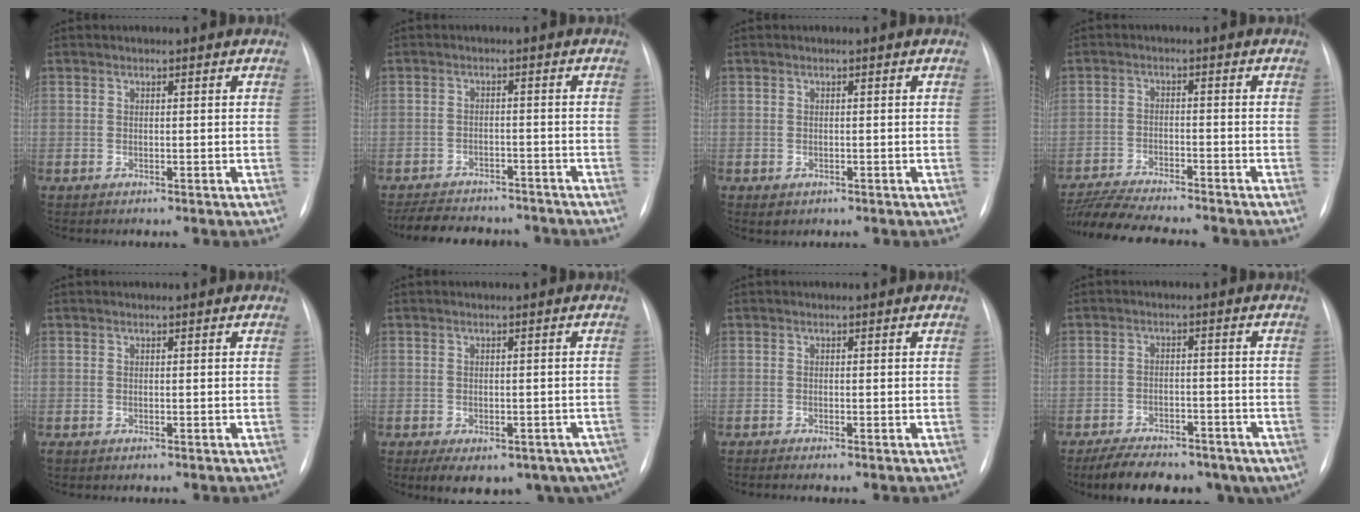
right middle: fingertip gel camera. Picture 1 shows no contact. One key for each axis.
{"total": 12.3, "fx": -10.8, "fy": 4.2, "fz": 4.0, "tx": -0.074, "ty": 0.006, "tz": -0.142}
{"total": 1.2, "fx": -0.5, "fy": 1.0, "fz": 0.4, "tx": -0.005, "ty": 0.003, "tz": -0.001}
{"total": 11.8, "fx": -10.7, "fy": 0.8, "fz": 5.0, "tx": -0.084, "ty": -0.012, "tz": -0.170}
{"total": 2.0, "fx": -1.7, "fy": 0.8, "fz": 0.8, "tx": -0.011, "ty": -0.004, "tz": -0.019}
{"total": 15.8, "fx": -10.7, "fy": 8.5, "fz": 7.9, "tx": -0.102, "ty": 0.000, "tz": -0.122}
{"total": 1.2, "fx": -1.0, "fy": -0.1, "fz": 0.7, "tx": -0.009, "ty": 0.001, "tz": -0.015}
{"total": 15.4, "fx": -10.8, "fy": 7.4, "fz": 8.1, "tx": -0.148, "ty": -0.001, "tz": -0.150}